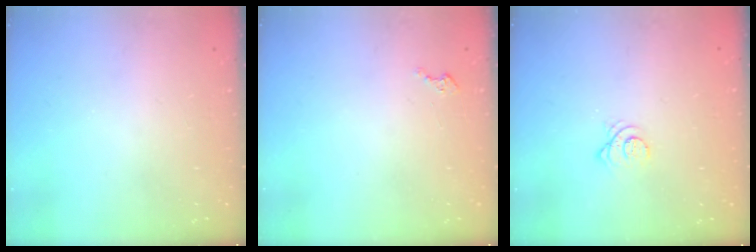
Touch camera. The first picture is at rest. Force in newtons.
{"total": 1.6, "press": 1.5, "slide": 0.2}
{"total": 3.3, "press": 3.3, "slide": 0.4}